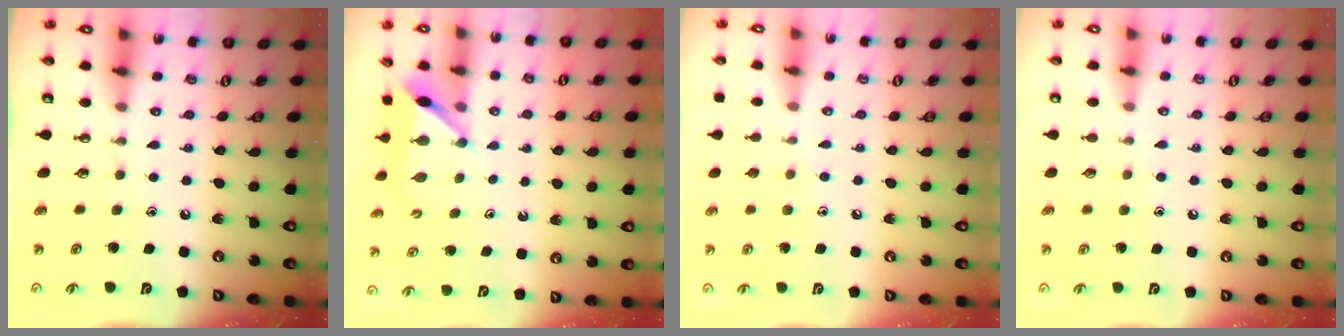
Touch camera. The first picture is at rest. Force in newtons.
{"total": 5.8, "press": 5.8, "slide": 0.4}
{"total": 5.7, "press": 5.7, "slide": 0.7}
{"total": 5.4, "press": 5.4, "slide": 0.6}